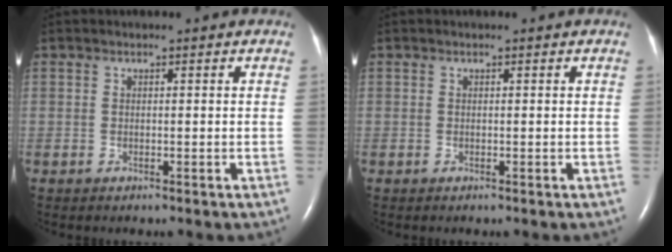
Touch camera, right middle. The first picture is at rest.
{"total": 0.0}